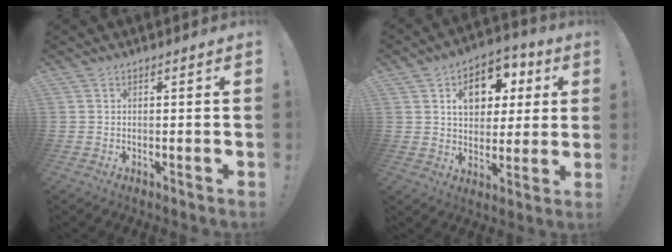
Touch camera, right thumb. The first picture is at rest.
{"total": 12.6, "force": [4.5, 9.0, 7.5], "torque": [-0.110, -0.008, 0.084]}